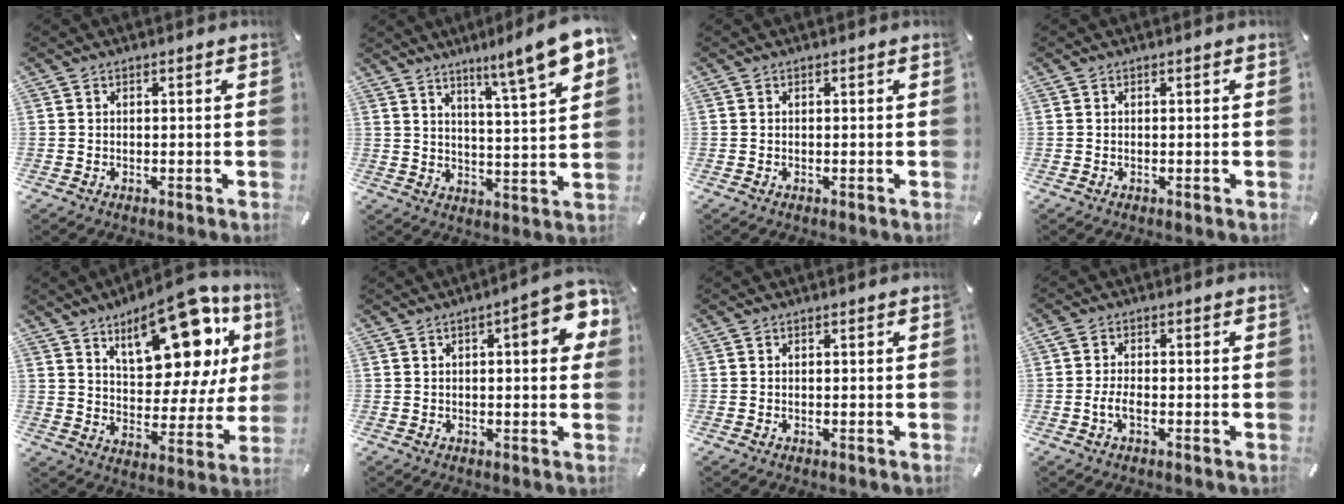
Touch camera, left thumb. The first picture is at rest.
{"total": 11.9, "force": [8.6, -0.1, 8.3], "torque": [-0.130, -0.059, 0.132]}
{"total": 0.0}
{"total": 0.0}
{"total": 21.8, "force": [12.2, 11.0, 14.4], "torque": [-0.188, -0.084, 0.202]}
{"total": 8.7, "force": [2.2, 3.0, 7.9], "torque": [-0.087, -0.012, 0.028]}
{"total": 0.0}
{"total": 3.6, "force": [-1.0, 1.7, 3.0], "torque": [-0.072, 0.002, -0.023]}